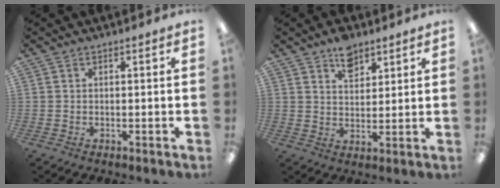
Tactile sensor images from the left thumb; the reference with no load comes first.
{"total": 6.7, "force": [4.8, 3.6, 2.9], "torque": [-0.030, -0.022, 0.082]}